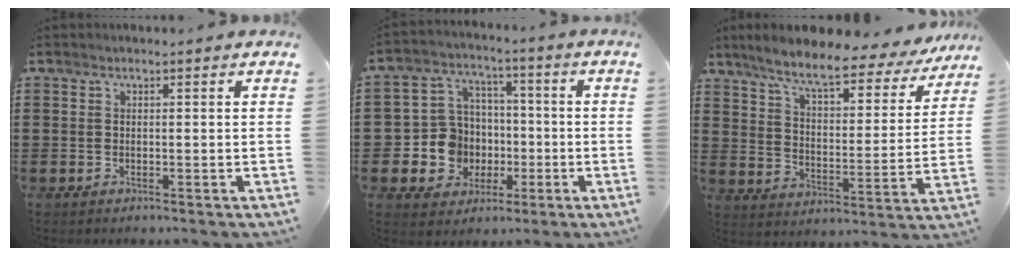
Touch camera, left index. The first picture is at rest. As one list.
[{"total": 8.9, "force": [-1.1, 8.6, 1.9], "torque": [-0.082, 0.009, -0.011]}, {"total": 8.1, "force": [6.7, 0.6, 4.5], "torque": [-0.105, -0.039, 0.107]}]